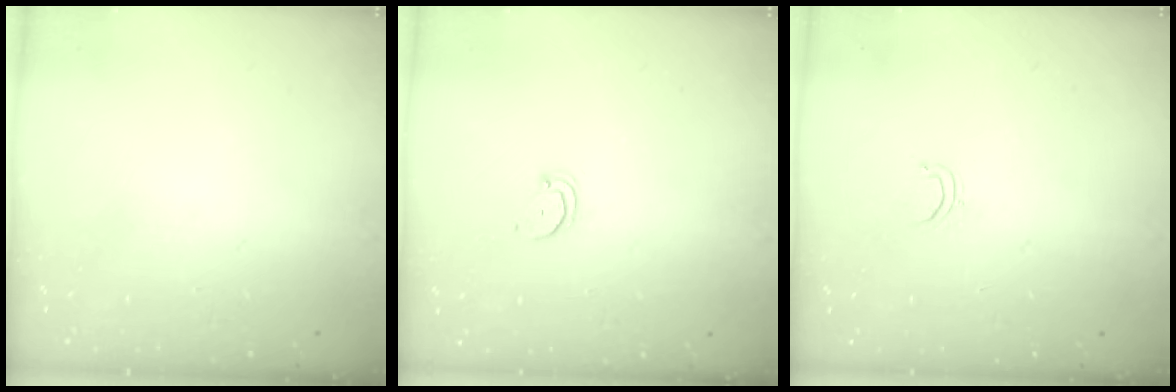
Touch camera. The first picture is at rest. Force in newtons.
{"total": 2.7, "press": 2.7, "slide": 0.2}
{"total": 3.3, "press": 3.2, "slide": 0.3}